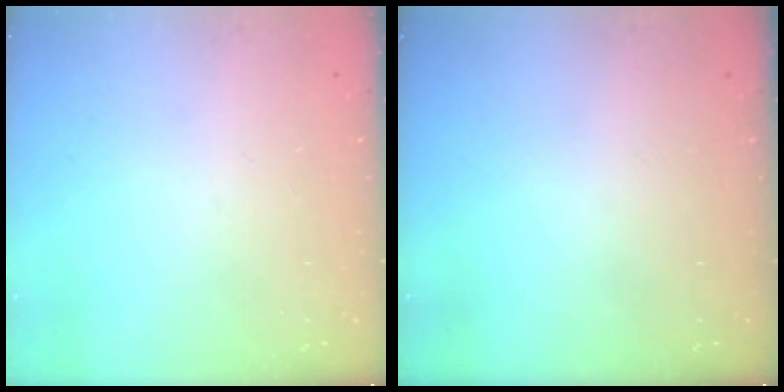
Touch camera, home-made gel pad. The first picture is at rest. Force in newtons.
{"total": 0.0}